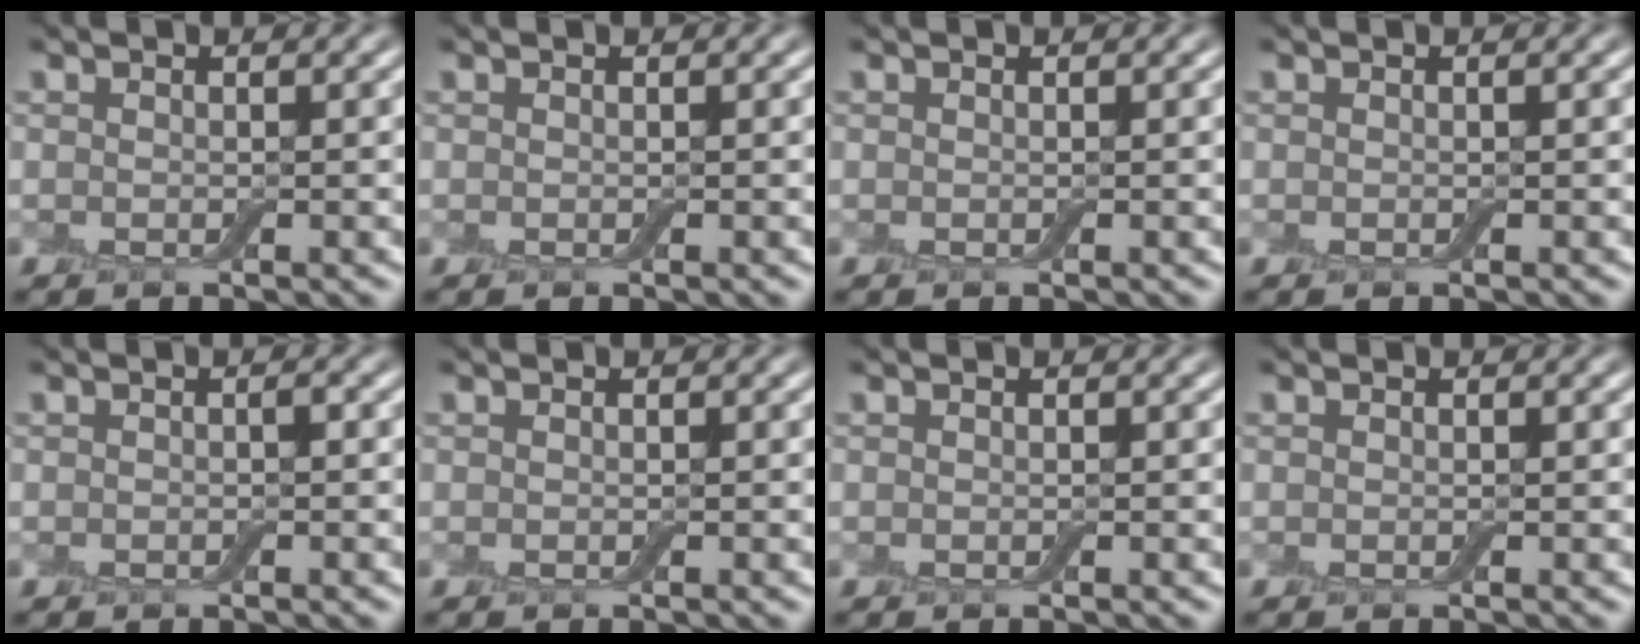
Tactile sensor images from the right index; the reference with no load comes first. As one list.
[{"total": 0.0}, {"total": 0.0}, {"total": 0.0}, {"total": 0.6, "force": [0.0, 0.2, 0.5], "torque": [-0.010, 0.001, 0.000]}, {"total": 0.0}, {"total": 0.0}, {"total": 0.0}]